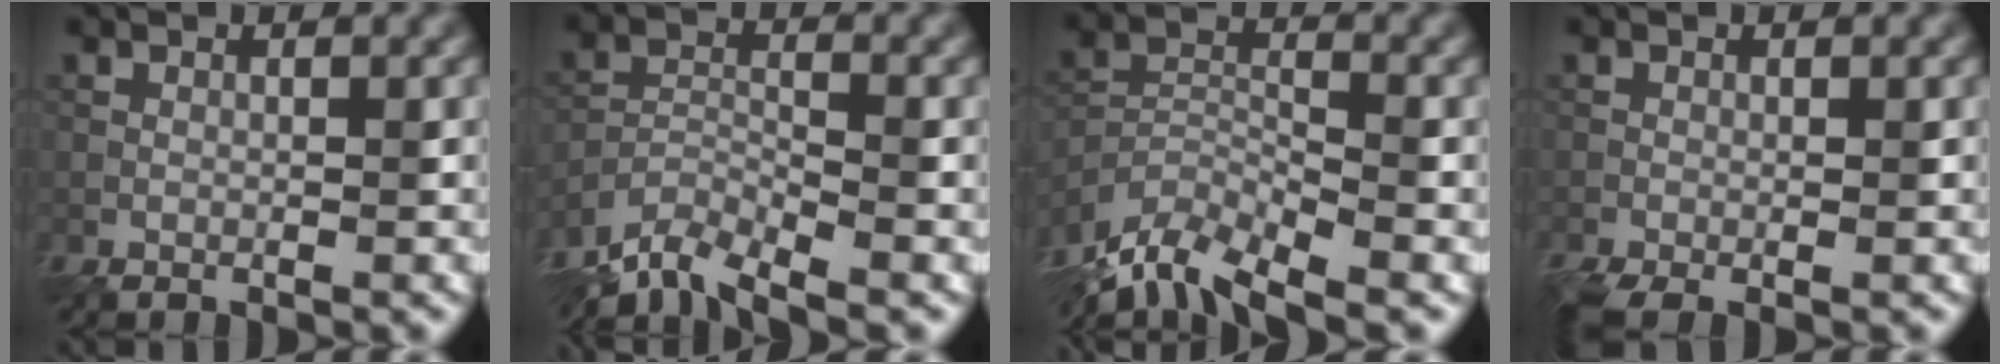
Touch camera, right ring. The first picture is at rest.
{"total": 5.6, "force": [-5.3, 1.1, 1.6], "torque": [-0.032, -0.010, -0.101]}
{"total": 7.1, "force": [-6.4, 1.6, 2.5], "torque": [-0.051, -0.011, -0.125]}
{"total": 2.6, "force": [-1.5, 0.9, 1.9], "torque": [-0.042, -0.014, -0.029]}